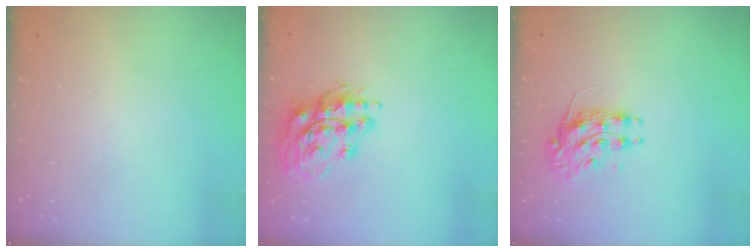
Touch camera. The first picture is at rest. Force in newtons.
{"total": 16.9, "press": 16.7, "slide": 2.3}
{"total": 8.8, "press": 8.8, "slide": 0.0}